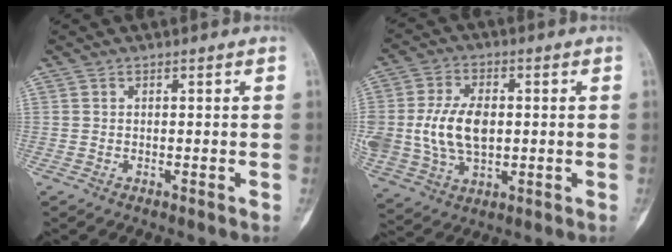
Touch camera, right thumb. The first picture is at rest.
{"total": 13.2, "force": [0.3, 8.5, 10.2], "torque": [-0.197, 0.003, 0.017]}